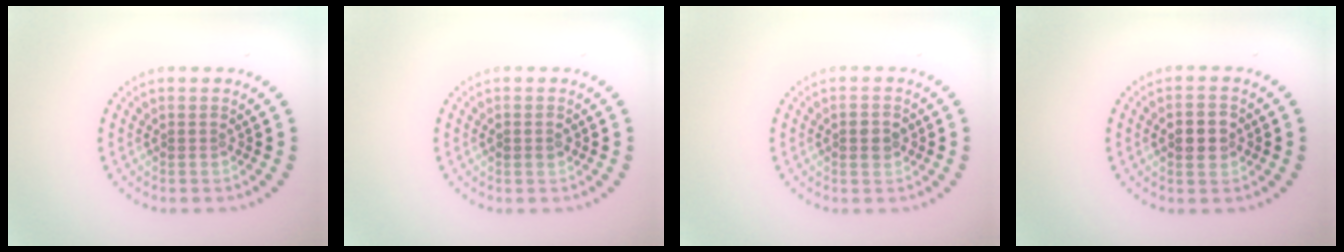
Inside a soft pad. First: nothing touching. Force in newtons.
{"total": 1.0, "press": 1.0, "slide": 0.3}
{"total": 1.6, "press": 1.6, "slide": 0.0}
{"total": 2.6, "press": 2.6, "slide": 0.2}